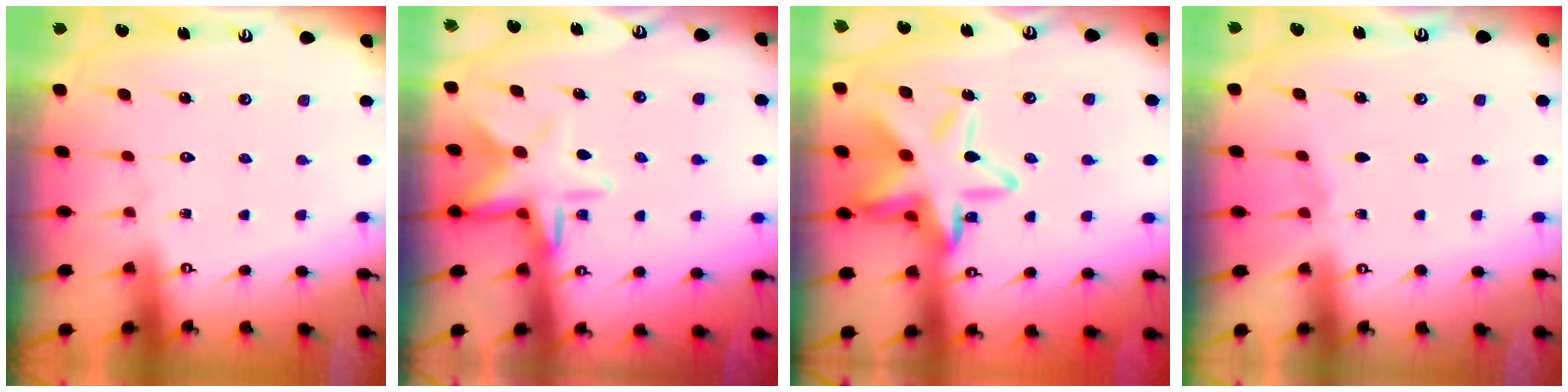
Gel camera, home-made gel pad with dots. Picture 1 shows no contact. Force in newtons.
{"total": 8.7, "press": 8.5, "slide": 1.7}
{"total": 19.2, "press": 19.1, "slide": 1.5}
{"total": 3.1, "press": 2.3, "slide": 2.1}